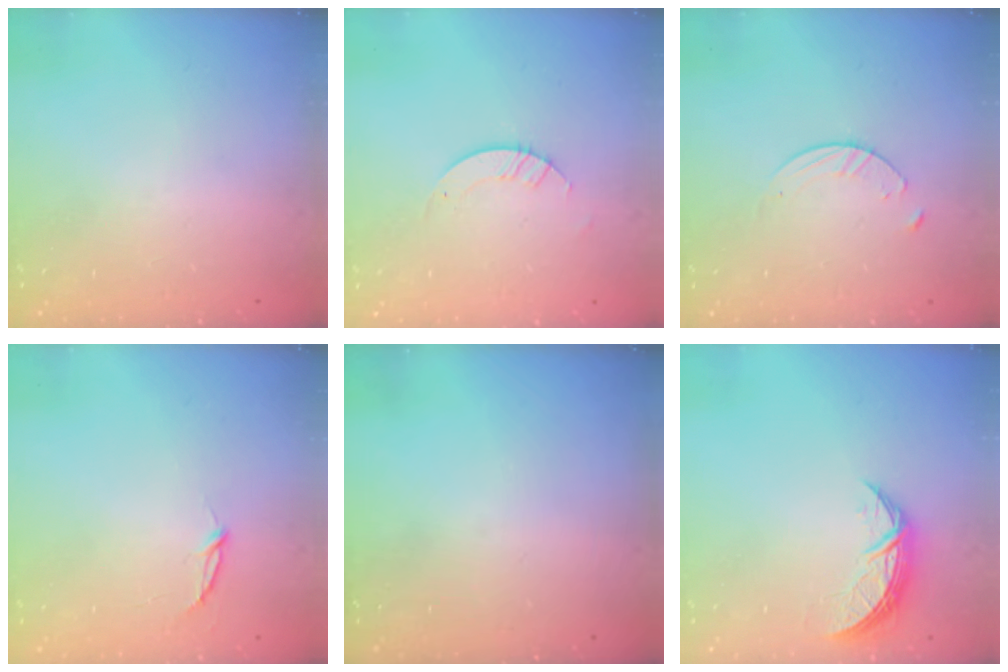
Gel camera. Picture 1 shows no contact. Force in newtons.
{"total": 2.8, "press": 2.8, "slide": 0.2}
{"total": 4.3, "press": 4.3, "slide": 0.5}
{"total": 2.8, "press": 2.8, "slide": 0.3}
{"total": 0.0}
{"total": 7.3, "press": 7.3, "slide": 0.5}